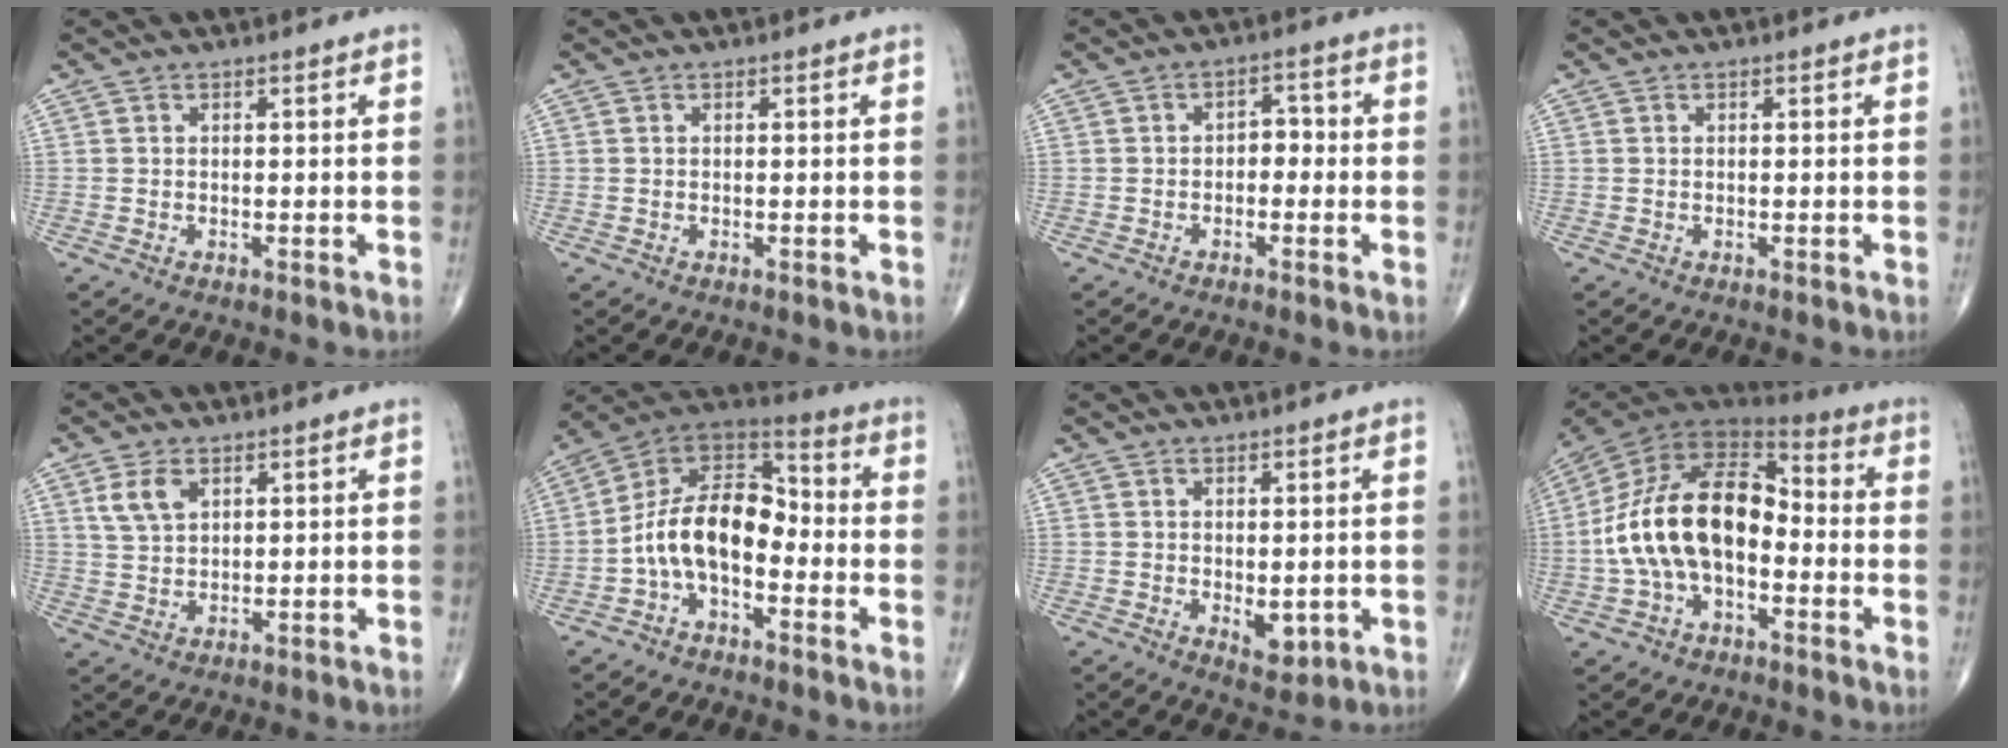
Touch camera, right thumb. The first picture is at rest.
{"total": 0.0}
{"total": 3.3, "force": [-0.7, 2.3, 2.2], "torque": [-0.011, 0.018, -0.021]}
{"total": 0.0}
{"total": 5.0, "force": [2.3, 3.0, 3.2], "torque": [-0.057, -0.005, 0.051]}
{"total": 13.5, "force": [-3.3, 7.9, 10.4], "torque": [-0.163, 0.067, -0.073]}
{"total": 3.8, "force": [-0.6, 2.0, 3.1], "torque": [-0.029, -0.009, 0.001]}
{"total": 19.3, "force": [-2.7, 11.3, 15.4], "torque": [-0.274, 0.049, -0.056]}